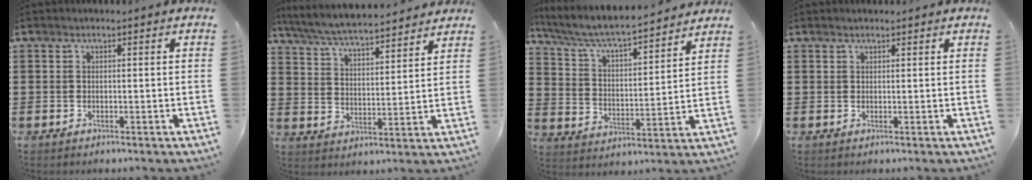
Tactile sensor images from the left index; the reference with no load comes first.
{"total": 6.0, "force": [5.7, 0.2, 1.8], "torque": [-0.061, -0.036, 0.097]}
{"total": 6.0, "force": [5.4, 0.4, 2.6], "torque": [-0.075, -0.037, 0.084]}
{"total": 0.8, "force": [0.7, 0.0, 0.2], "torque": [-0.004, -0.001, 0.015]}